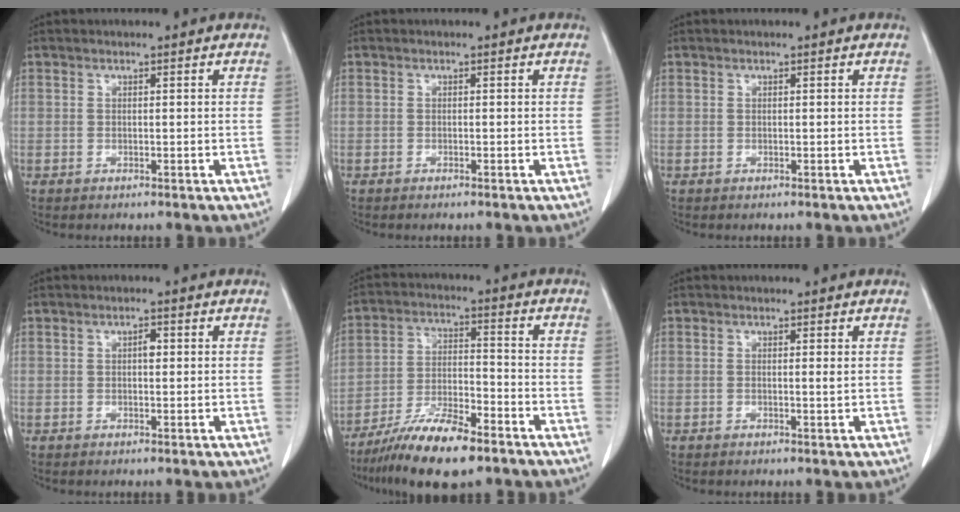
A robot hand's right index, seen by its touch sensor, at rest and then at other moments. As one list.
[{"total": 0.6, "force": [-0.5, 0.1, 0.3], "torque": [-0.006, -0.001, -0.007]}, {"total": 0.0}, {"total": 1.2, "force": [0.2, 0.6, 1.1], "torque": [-0.014, 0.004, 0.002]}, {"total": 12.5, "force": [-8.9, 2.7, 8.3], "torque": [-0.148, -0.014, -0.157]}, {"total": 0.6, "force": [0.1, -0.1, 0.5], "torque": [-0.009, -0.002, -0.001]}]